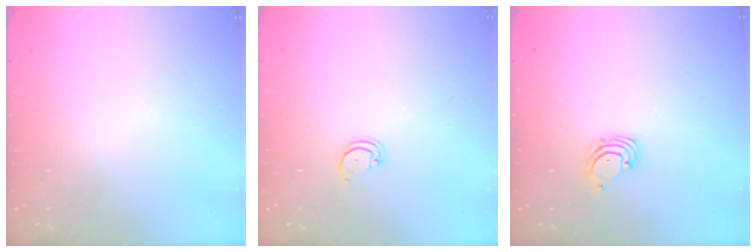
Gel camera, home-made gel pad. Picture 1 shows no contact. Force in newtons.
{"total": 2.2, "press": 2.2, "slide": 0.2}
{"total": 1.6, "press": 1.6, "slide": 0.1}